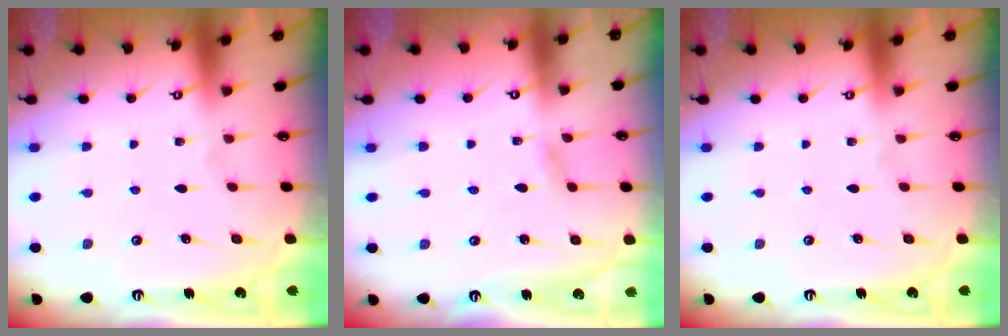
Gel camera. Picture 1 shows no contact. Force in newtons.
{"total": 3.0, "press": 3.0, "slide": 0.3}
{"total": 0.0}